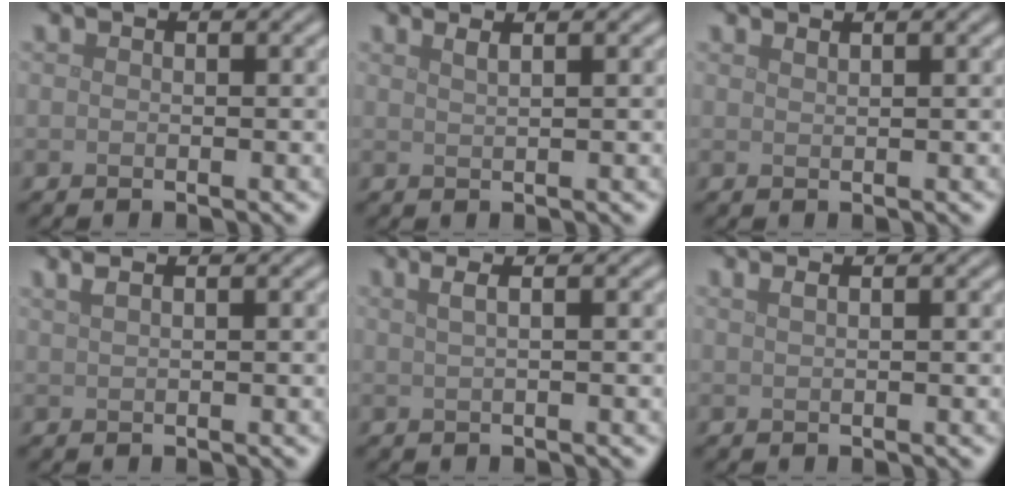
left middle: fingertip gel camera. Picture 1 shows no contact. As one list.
[{"total": 2.0, "force": [1.2, 0.8, 1.3], "torque": [0.001, 0.002, -0.001]}, {"total": 0.7, "force": [0.6, 0.2, 0.4], "torque": [0.000, -0.001, 0.009]}, {"total": 1.9, "force": [1.2, 0.8, 1.3], "torque": [-0.016, 0.001, 0.011]}, {"total": 2.9, "force": [1.3, 1.3, 2.2], "torque": [-0.019, 0.008, -0.006]}, {"total": 1.6, "force": [0.8, 0.8, 1.1], "torque": [-0.009, -0.003, 0.005]}]